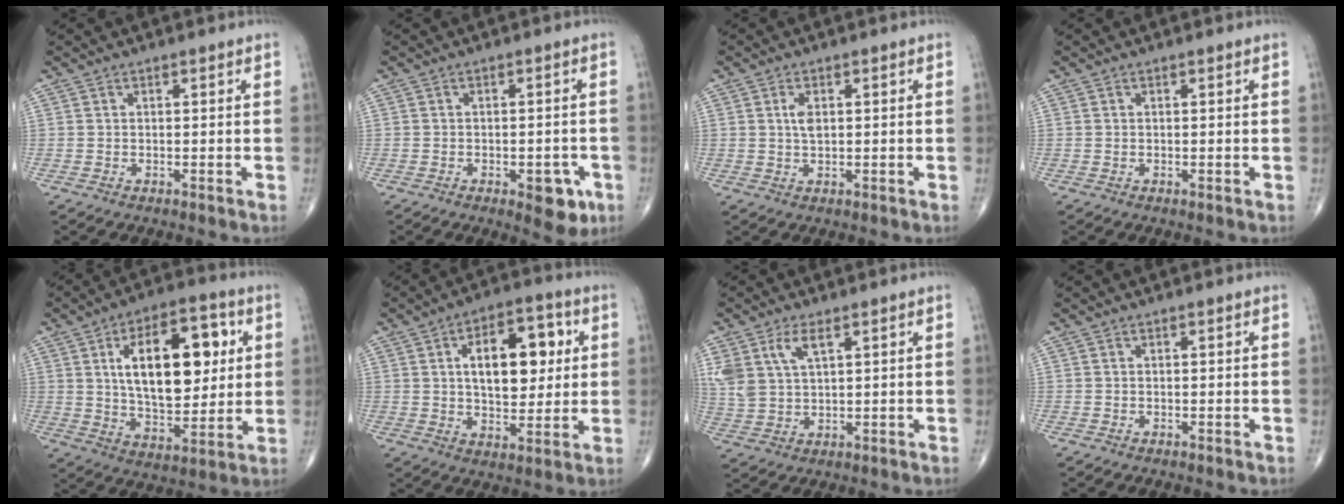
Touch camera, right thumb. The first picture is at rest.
{"total": 6.3, "force": [-2.8, 2.8, 4.8], "torque": [-0.037, 0.006, -0.030]}
{"total": 2.5, "force": [0.6, 1.3, 2.1], "torque": [-0.038, -0.003, 0.012]}
{"total": 0.0}
{"total": 21.0, "force": [4.8, 10.8, 17.4], "torque": [-0.235, -0.008, 0.077]}
{"total": 15.4, "force": [3.3, 8.4, 12.5], "torque": [-0.150, 0.003, 0.051]}
{"total": 7.8, "force": [3.8, 3.9, 5.6], "torque": [-0.121, -0.006, 0.082]}
{"total": 0.0}